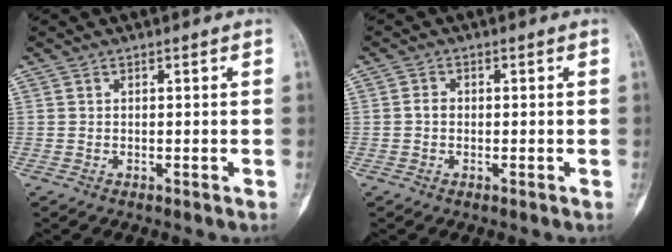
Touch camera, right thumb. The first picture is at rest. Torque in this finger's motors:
{"motor_torque": [0.58, 0.28, 0.19, -0.28, 0.12]}